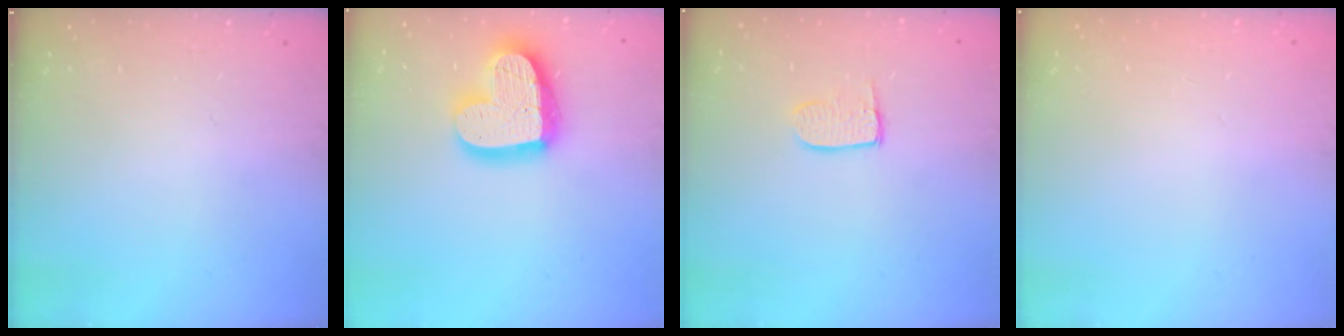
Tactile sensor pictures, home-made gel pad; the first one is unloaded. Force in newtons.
{"total": 19.6, "press": 19.5, "slide": 1.4}
{"total": 6.7, "press": 6.7, "slide": 0.2}
{"total": 0.8, "press": 0.4, "slide": 0.7}